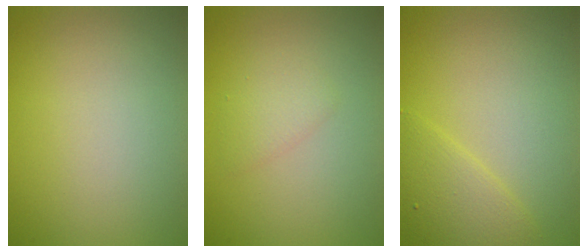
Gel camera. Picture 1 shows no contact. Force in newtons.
{"total": 1.4, "press": 1.4, "slide": 0.0}
{"total": 2.6, "press": 2.6, "slide": 0.1}